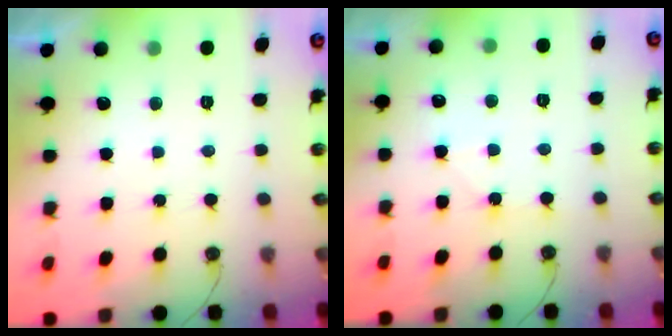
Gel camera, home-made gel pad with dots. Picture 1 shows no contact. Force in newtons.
{"total": 3.9, "press": 3.9, "slide": 0.6}